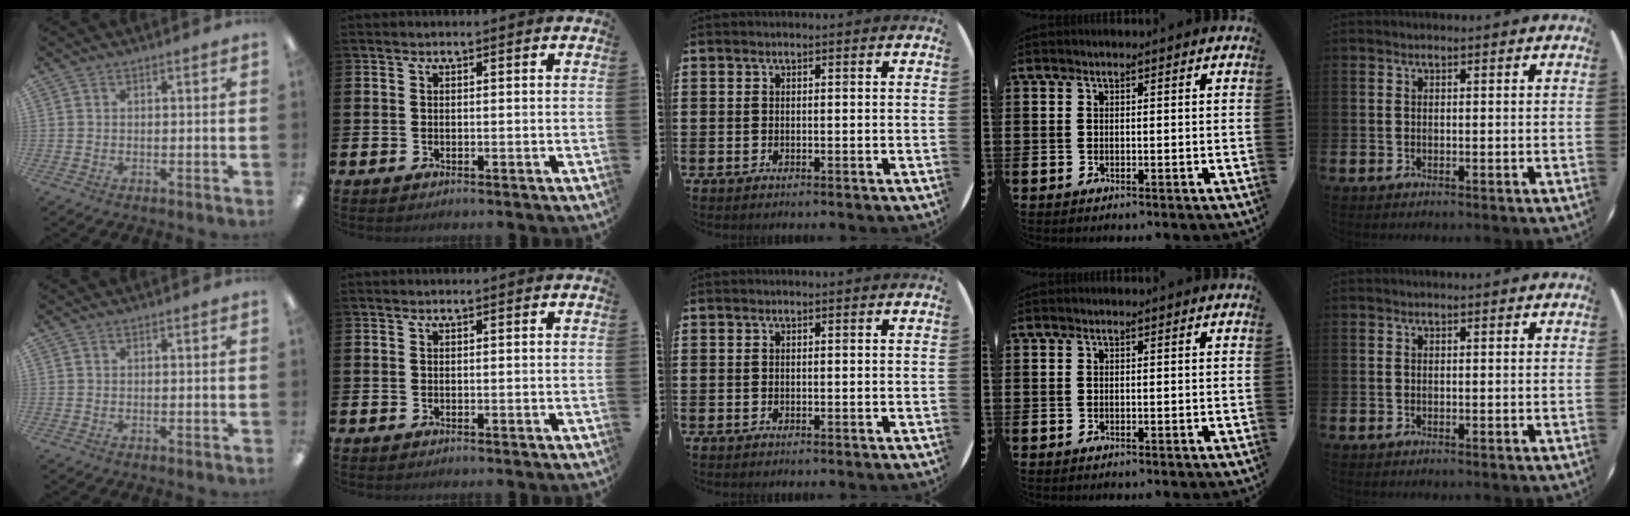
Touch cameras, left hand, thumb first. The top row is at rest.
{}